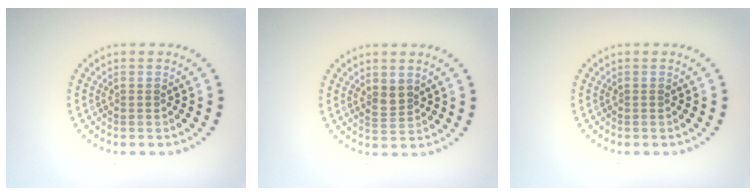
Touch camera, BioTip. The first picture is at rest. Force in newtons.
{"total": 1.7, "press": 1.5, "slide": 0.8}
{"total": 0.0}